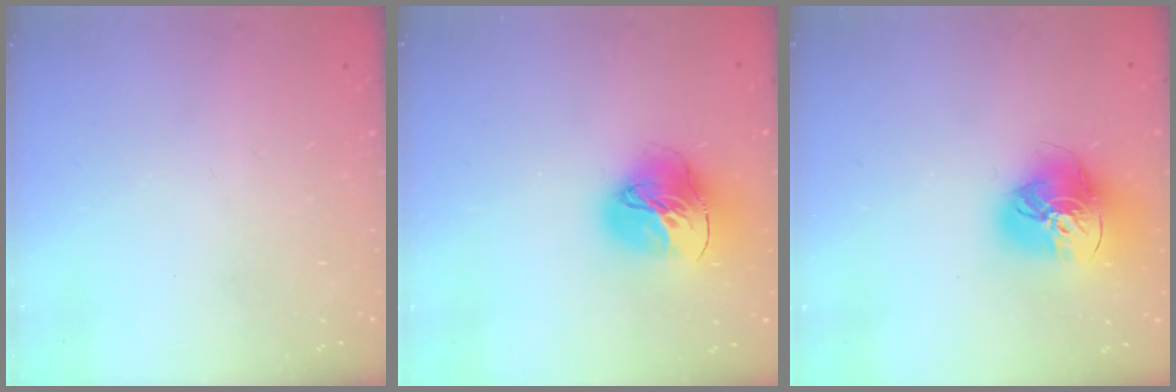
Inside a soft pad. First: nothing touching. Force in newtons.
{"total": 16.9, "press": 16.8, "slide": 1.7}
{"total": 17.7, "press": 17.6, "slide": 1.8}